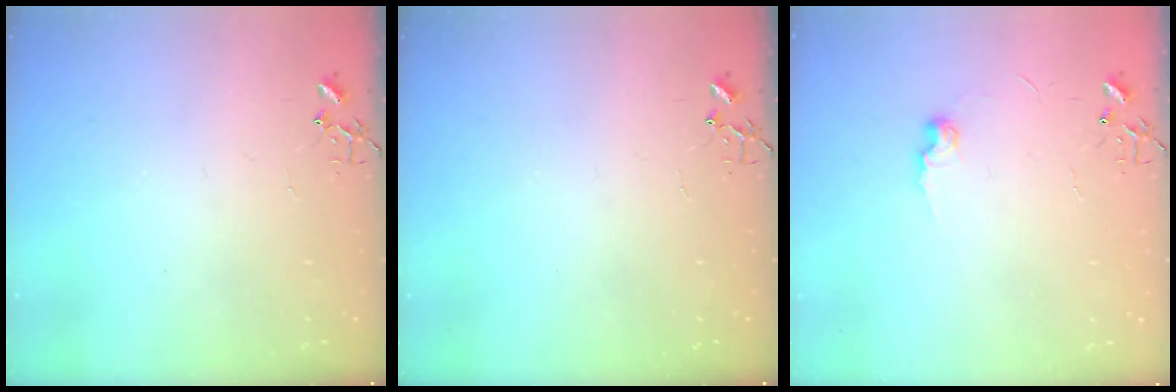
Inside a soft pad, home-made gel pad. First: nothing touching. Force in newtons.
{"total": 0.0}
{"total": 6.1, "press": 6.1, "slide": 0.3}